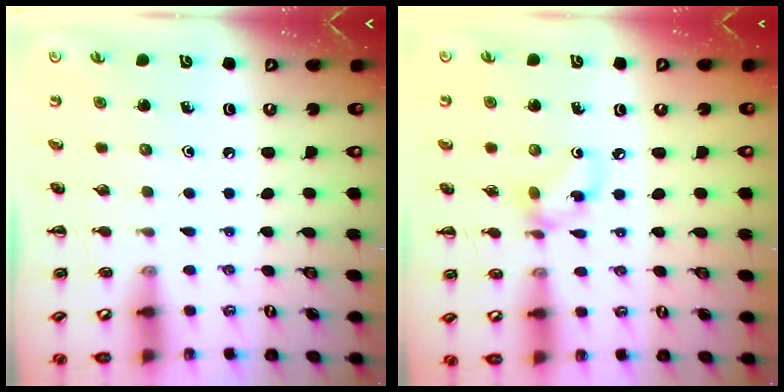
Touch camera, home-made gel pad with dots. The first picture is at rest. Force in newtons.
{"total": 6.4, "press": 6.4, "slide": 1.0}